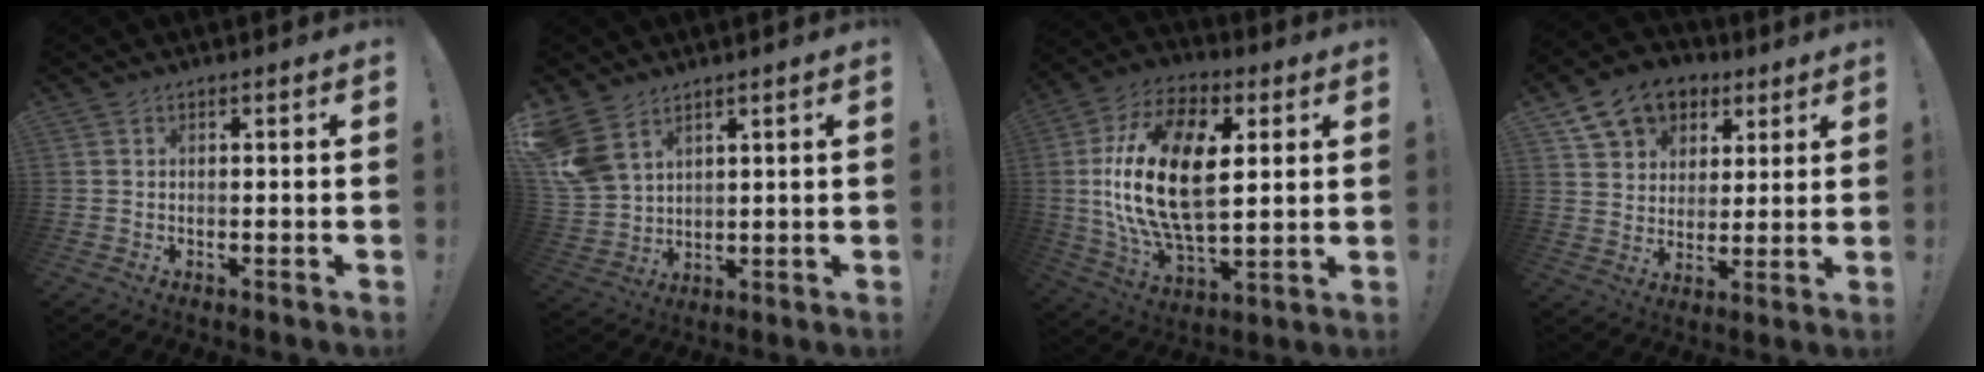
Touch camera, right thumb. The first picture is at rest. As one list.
[{"total": 9.8, "force": [6.2, 6.1, 4.6], "torque": [-0.109, -0.031, 0.128]}, {"total": 24.3, "force": [2.8, 13.1, 20.2], "torque": [-0.401, -0.004, 0.047]}, {"total": 13.4, "force": [7.7, 9.7, 5.1], "torque": [-0.081, -0.039, 0.149]}]